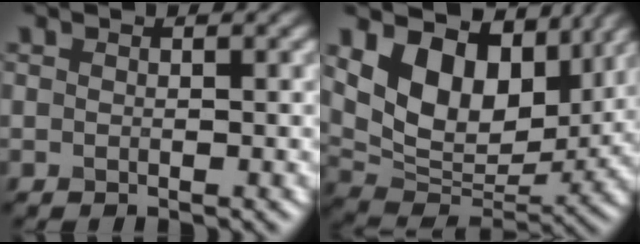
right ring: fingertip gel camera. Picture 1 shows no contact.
{"total": 11.1, "force": [4.9, 6.9, 7.2], "torque": [-0.136, -0.009, 0.089]}